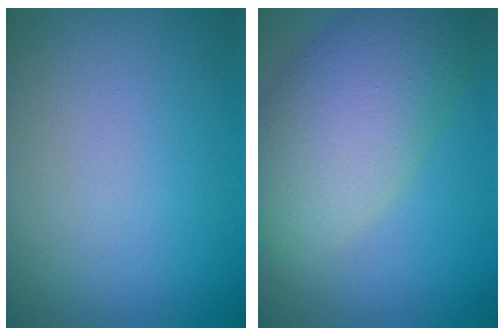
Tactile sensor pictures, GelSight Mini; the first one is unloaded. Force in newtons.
{"total": 8.6, "press": 8.6, "slide": 0.5}